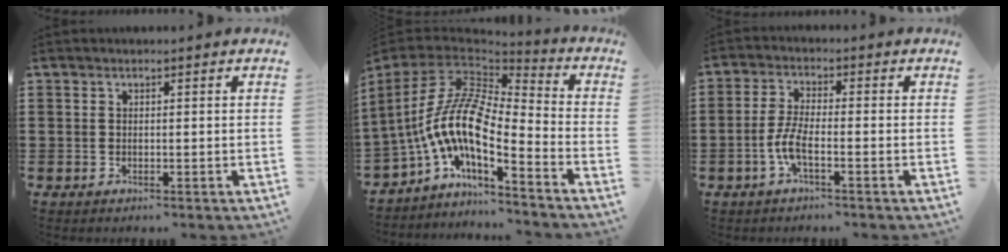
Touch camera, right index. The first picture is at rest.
{"total": 11.5, "force": [-3.2, 4.5, 10.1], "torque": [-0.240, -0.022, -0.080]}
{"total": 4.7, "force": [-2.1, 0.8, 4.1], "torque": [-0.105, -0.013, -0.049]}